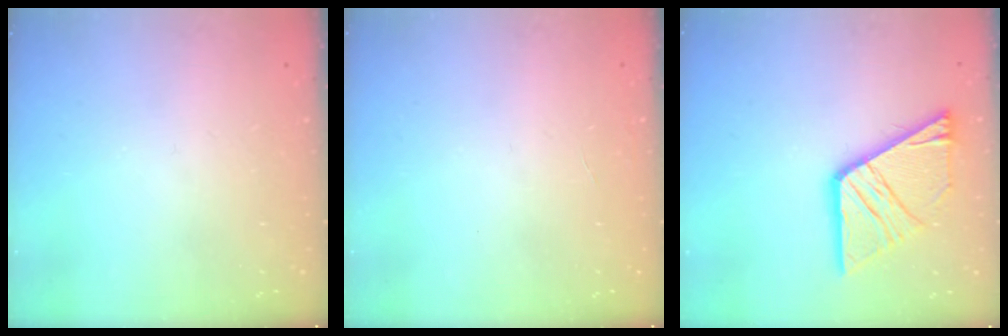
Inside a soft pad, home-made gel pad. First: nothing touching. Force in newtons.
{"total": 0.0}
{"total": 15.6, "press": 15.5, "slide": 1.6}